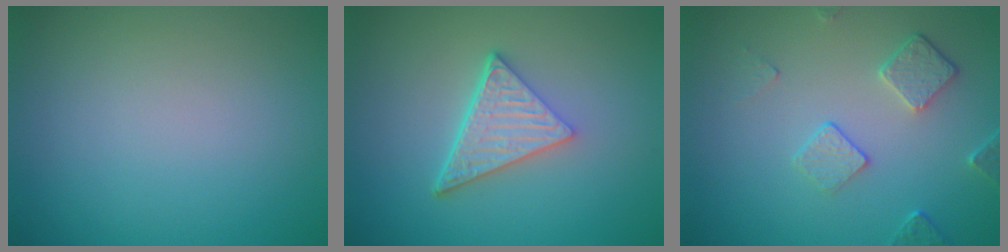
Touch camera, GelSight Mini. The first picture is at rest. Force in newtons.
{"total": 4.8, "press": 3.3, "slide": 3.4}
{"total": 2.7, "press": 2.0, "slide": 1.7}